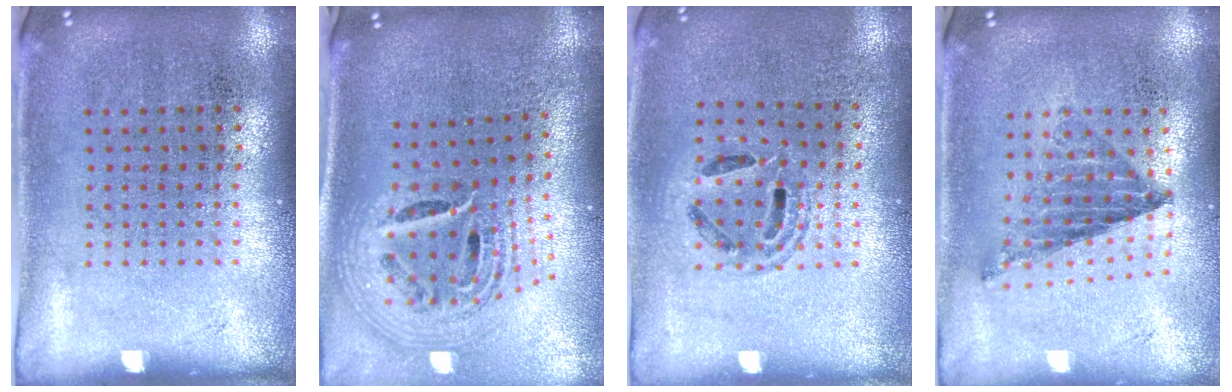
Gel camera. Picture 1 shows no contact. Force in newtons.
{"total": 2.6, "press": 1.9, "slide": 1.9}
{"total": 1.2, "press": 1.1, "slide": 0.4}
{"total": 0.8, "press": 0.8, "slide": 0.2}